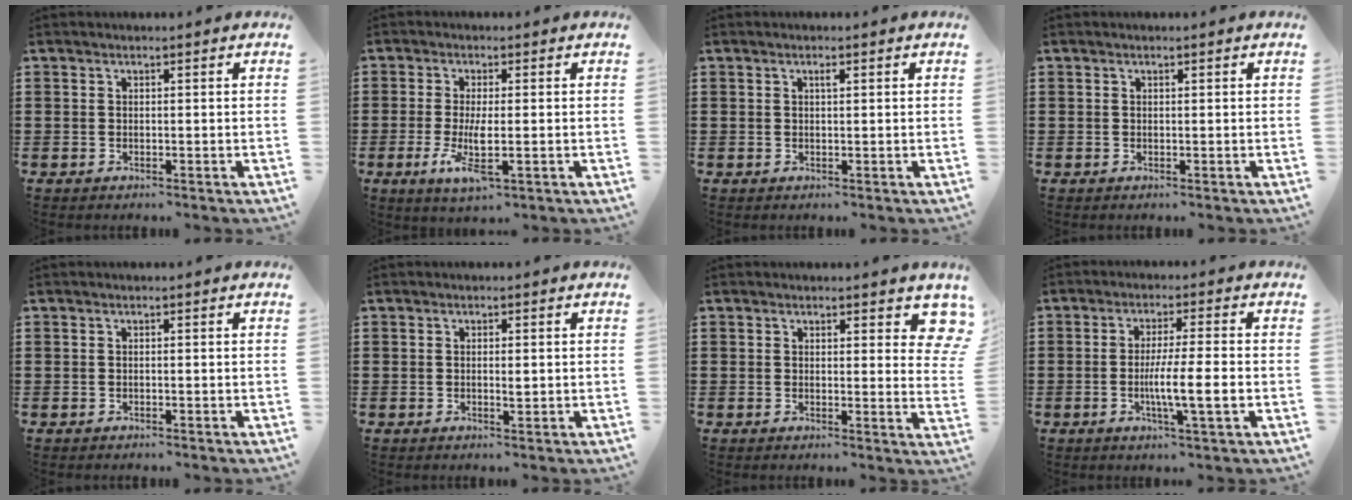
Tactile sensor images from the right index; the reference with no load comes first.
{"total": 5.7, "force": [-1.4, 1.4, 5.3], "torque": [-0.117, -0.018, -0.029]}
{"total": 0.7, "force": [0.3, 0.1, 0.7], "torque": [-0.014, 0.002, 0.006]}
{"total": 0.0}
{"total": 0.0}
{"total": 1.4, "force": [0.0, 0.3, 1.4], "torque": [-0.026, -0.001, 0.000]}
{"total": 3.5, "force": [2.6, 1.4, 2.0], "torque": [-0.016, -0.007, 0.041]}
{"total": 7.1, "force": [-1.4, 0.2, 6.9], "torque": [-0.117, -0.010, -0.026]}